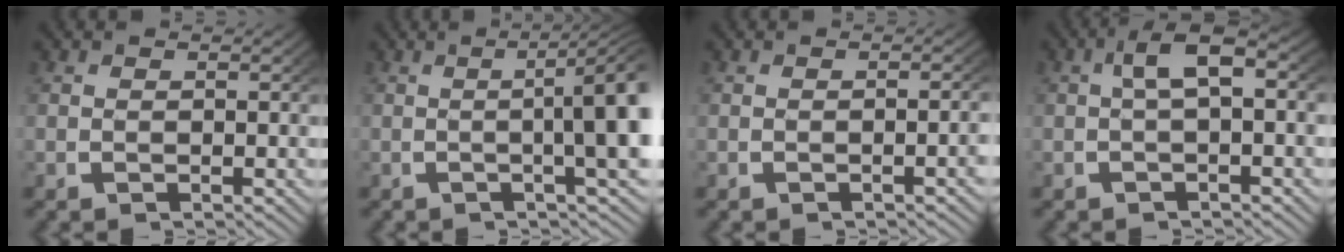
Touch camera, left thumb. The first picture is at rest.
{"total": 8.1, "force": [0.3, 2.2, 7.8], "torque": [-0.102, 0.018, -0.006]}
{"total": 1.3, "force": [-0.8, 0.0, 1.1], "torque": [-0.013, 0.005, -0.012]}
{"total": 4.2, "force": [0.6, 1.8, 3.8], "torque": [-0.067, 0.011, 0.004]}